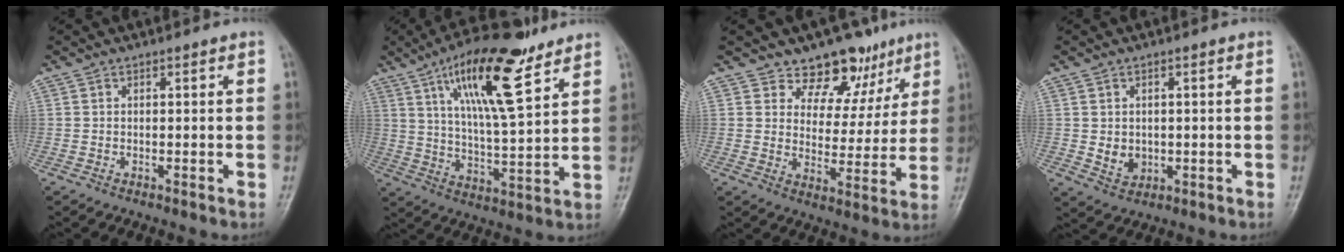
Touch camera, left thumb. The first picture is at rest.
{"total": 17.9, "force": [9.9, 5.4, 13.9], "torque": [-0.211, -0.038, 0.170]}
{"total": 10.8, "force": [7.9, 6.6, 3.2], "torque": [0.000, -0.047, 0.110]}
{"total": 3.7, "force": [-0.1, 3.2, 1.9], "torque": [-0.019, -0.005, 0.010]}